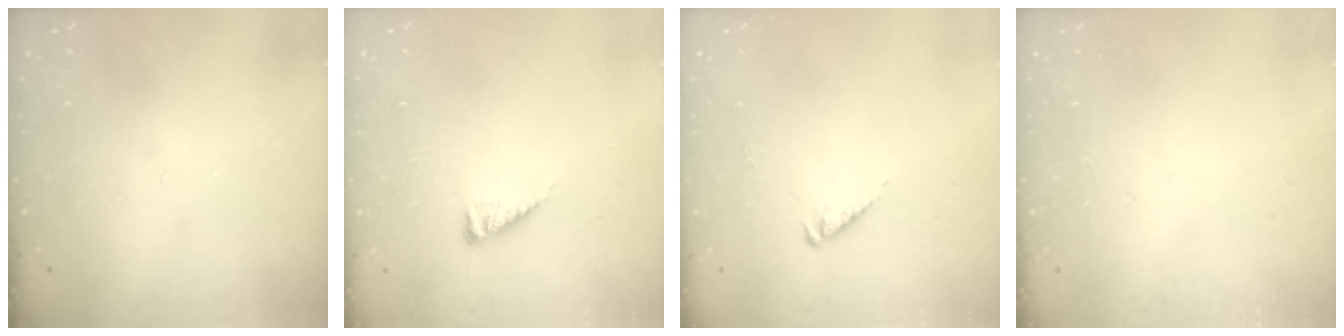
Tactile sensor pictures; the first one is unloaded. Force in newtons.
{"total": 4.1, "press": 4.0, "slide": 0.6}
{"total": 2.4, "press": 2.3, "slide": 0.5}
{"total": 0.0}